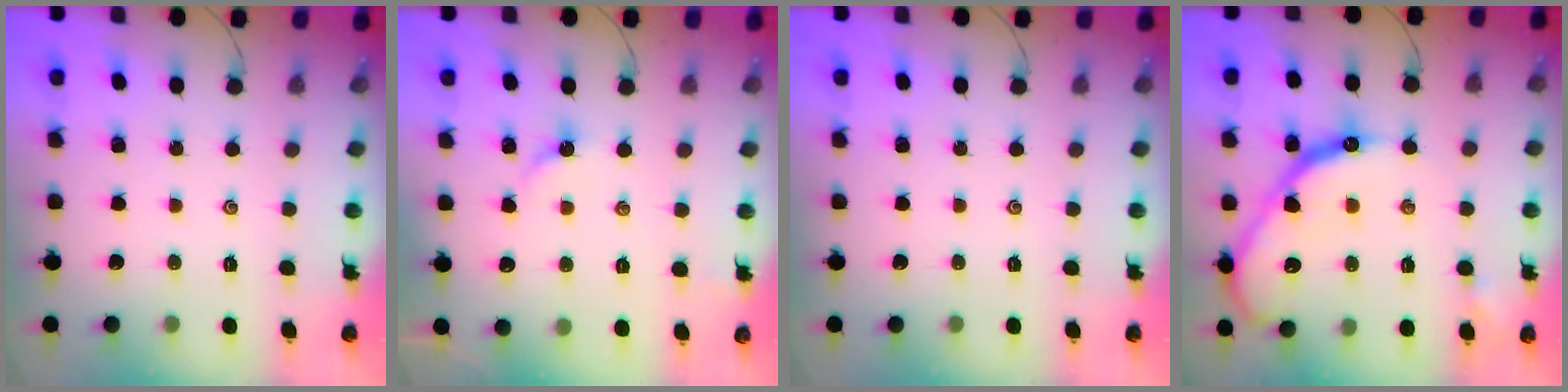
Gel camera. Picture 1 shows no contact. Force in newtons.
{"total": 2.5, "press": 2.4, "slide": 0.4}
{"total": 0.0}
{"total": 19.8, "press": 19.7, "slide": 1.6}